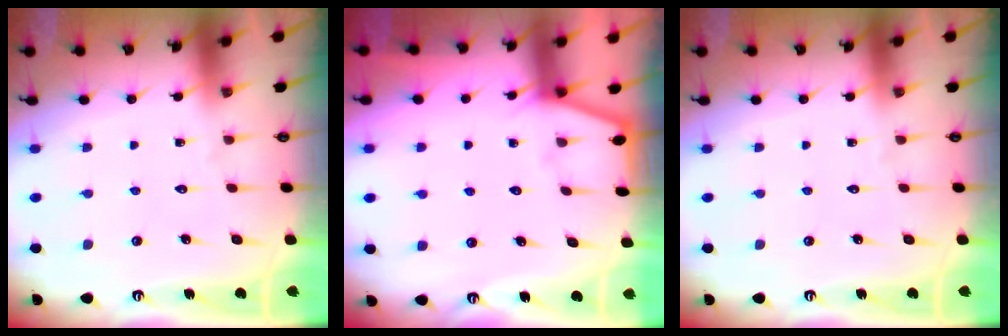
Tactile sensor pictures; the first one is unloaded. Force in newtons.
{"total": 2.5, "press": 2.4, "slide": 0.4}
{"total": 0.0}